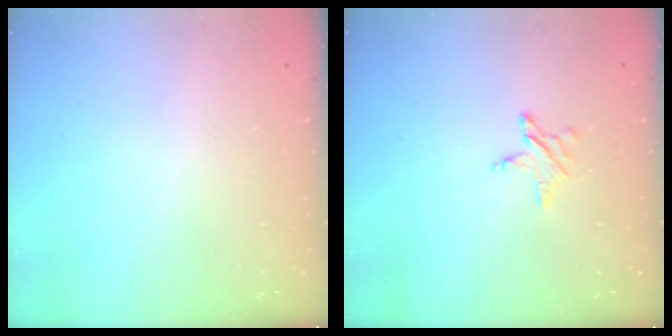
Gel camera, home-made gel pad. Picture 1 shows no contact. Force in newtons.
{"total": 2.9, "press": 2.9, "slide": 0.3}